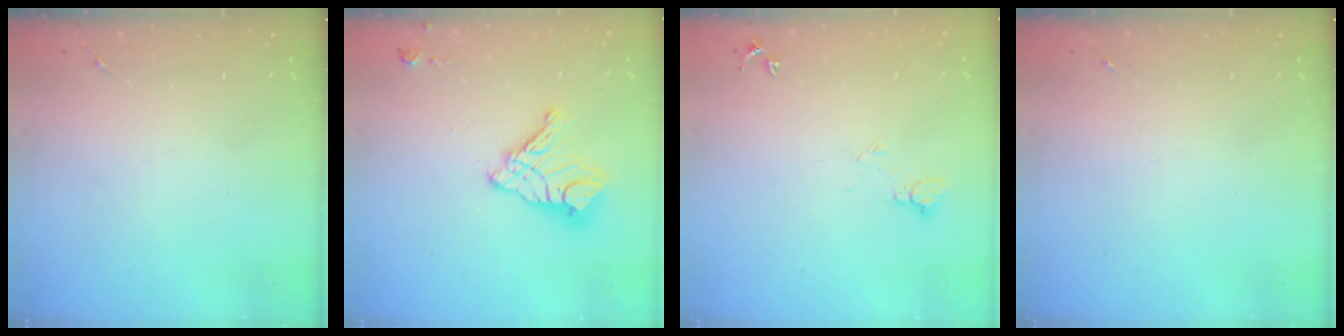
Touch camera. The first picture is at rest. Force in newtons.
{"total": 13.5, "press": 13.4, "slide": 1.3}
{"total": 4.2, "press": 4.1, "slide": 0.5}
{"total": 0.0}